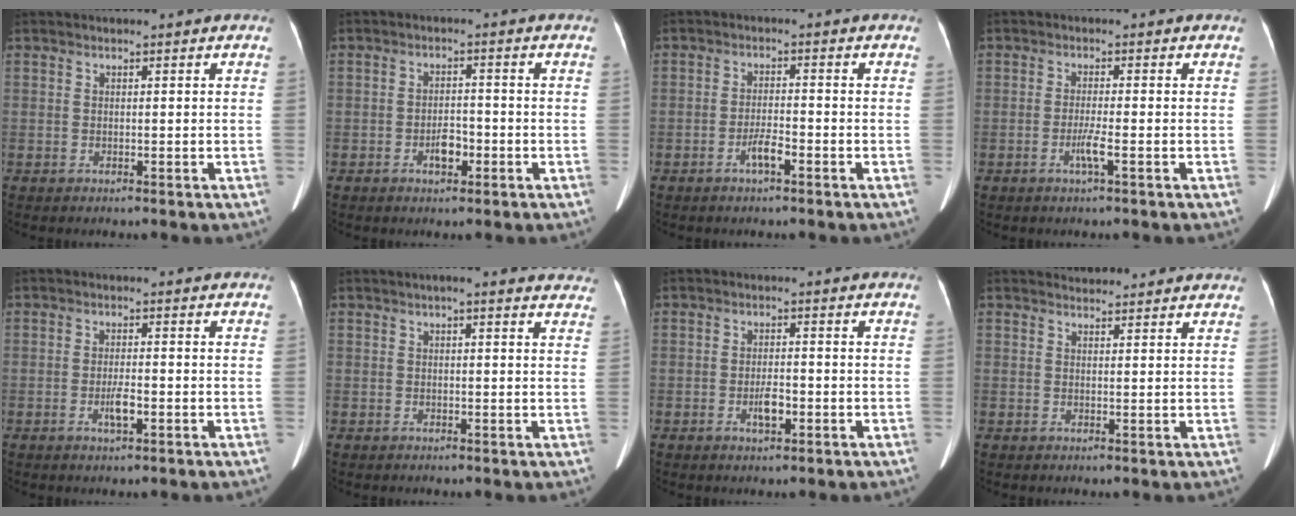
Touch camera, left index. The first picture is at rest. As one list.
[{"total": 3.0, "force": [-1.5, 1.4, 2.2], "torque": [-0.041, 0.003, -0.024]}, {"total": 2.9, "force": [-1.7, 0.4, 2.2], "torque": [-0.045, -0.001, -0.032]}, {"total": 2.4, "force": [-1.1, -0.3, 2.2], "torque": [-0.048, -0.005, -0.022]}, {"total": 2.6, "force": [-1.1, 0.5, 2.4], "torque": [-0.049, -0.002, -0.017]}, {"total": 7.7, "force": [6.5, 1.8, 3.7], "torque": [-0.032, 0.007, 0.056]}, {"total": 2.8, "force": [-1.2, 0.9, 2.4], "torque": [-0.047, 0.000, -0.017]}, {"total": 5.0, "force": [4.9, 1.1, 0.5], "torque": [-0.006, 0.016, 0.048]}]